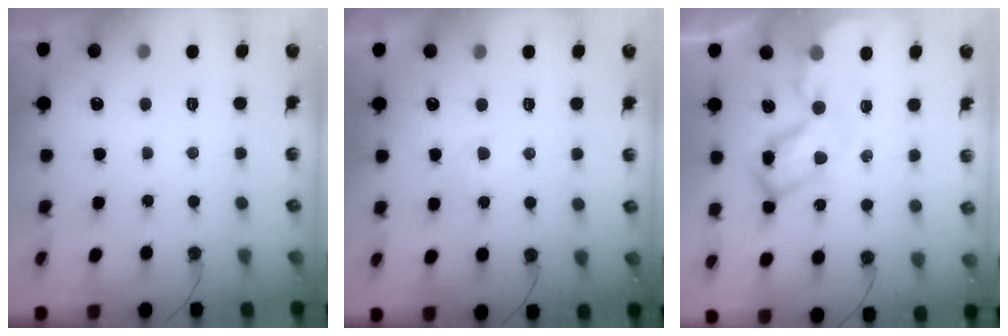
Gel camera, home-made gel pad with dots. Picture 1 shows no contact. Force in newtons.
{"total": 2.9, "press": 2.9, "slide": 0.5}
{"total": 10.8, "press": 10.8, "slide": 1.1}